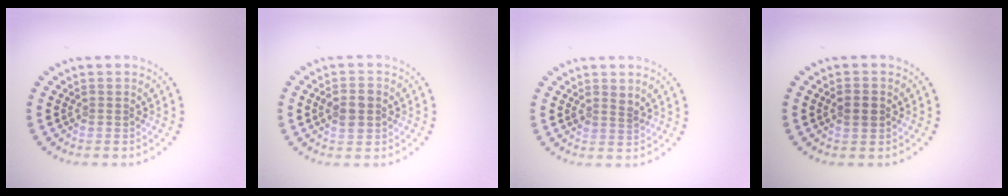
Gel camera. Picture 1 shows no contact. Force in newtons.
{"total": 2.6, "press": 2.6, "slide": 0.1}
{"total": 1.1, "press": 0.8, "slide": 0.6}
{"total": 1.6, "press": 1.6, "slide": 0.1}